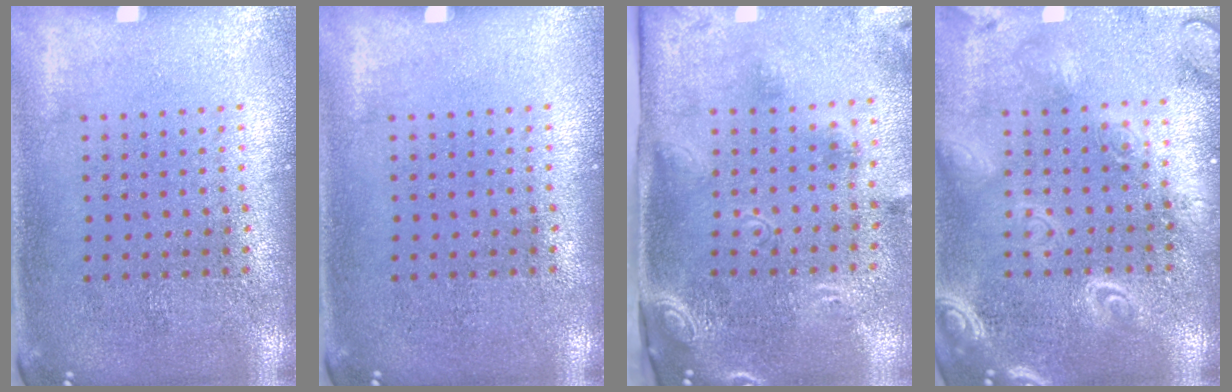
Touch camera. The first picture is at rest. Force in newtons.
{"total": 0.0}
{"total": 2.7, "press": 1.8, "slide": 2.1}
{"total": 3.0, "press": 3.0, "slide": 0.3}